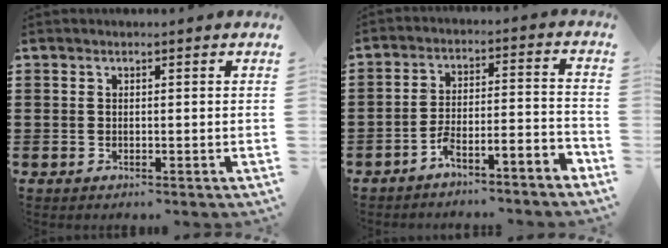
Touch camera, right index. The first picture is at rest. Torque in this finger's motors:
{"motor_torque": [1.30, -0.84, 0.23, 0.13]}